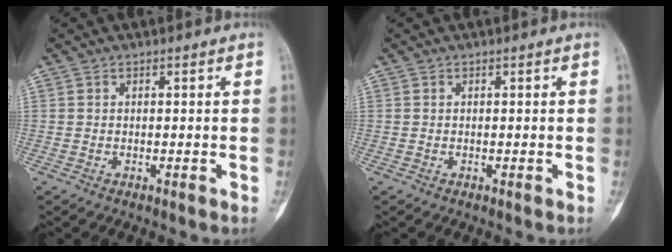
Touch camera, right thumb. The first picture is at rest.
{"total": 0.0}